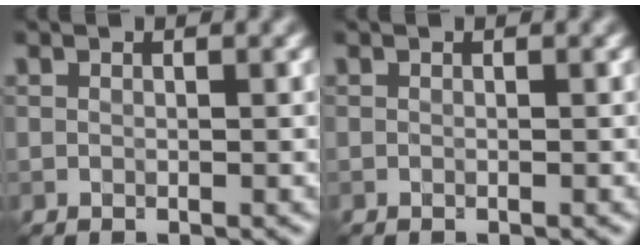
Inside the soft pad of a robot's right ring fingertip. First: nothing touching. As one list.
[{"total": 0.0}]